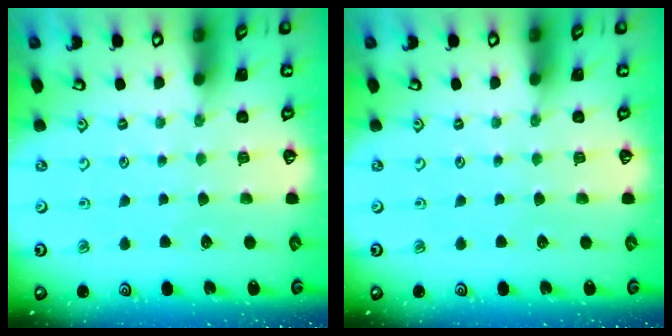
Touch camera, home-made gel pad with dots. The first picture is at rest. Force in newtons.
{"total": 0.0}